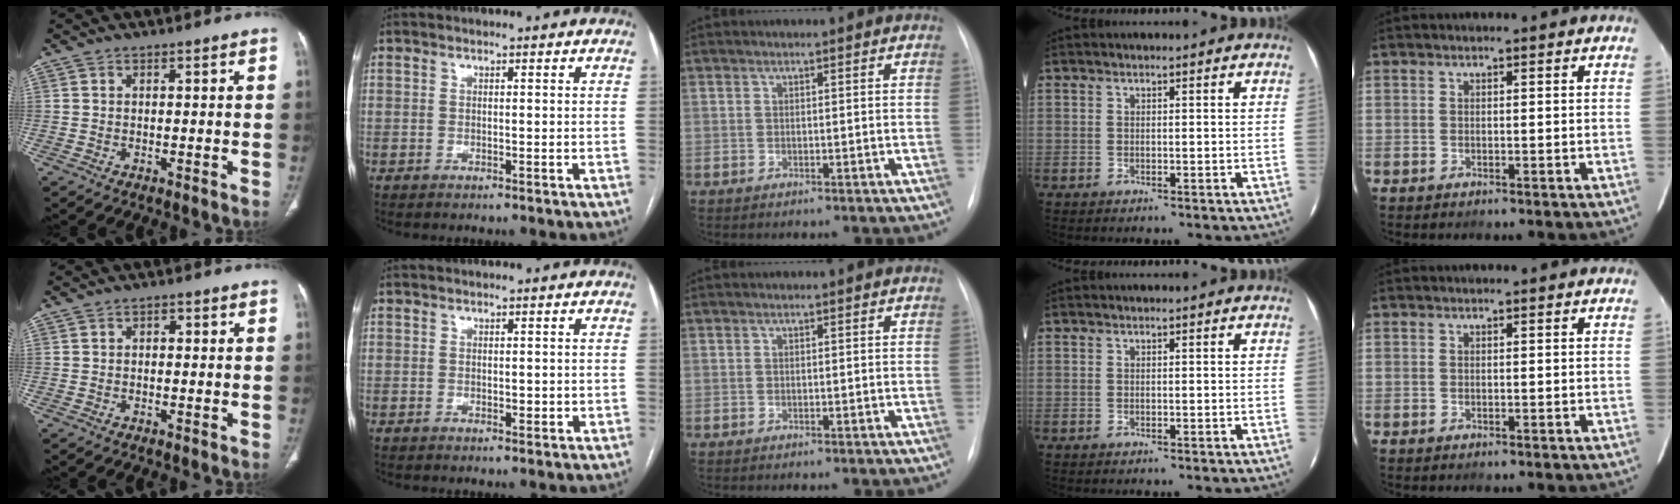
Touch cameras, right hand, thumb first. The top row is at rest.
{"thumb": {"total": 1.2, "force": [0.1, 0.9, 0.9], "torque": [-0.005, 0.004, -0.004]}, "index": {"total": 1.4, "force": [-0.1, 0.7, 1.2], "torque": [-0.015, -0.002, 0.002]}}